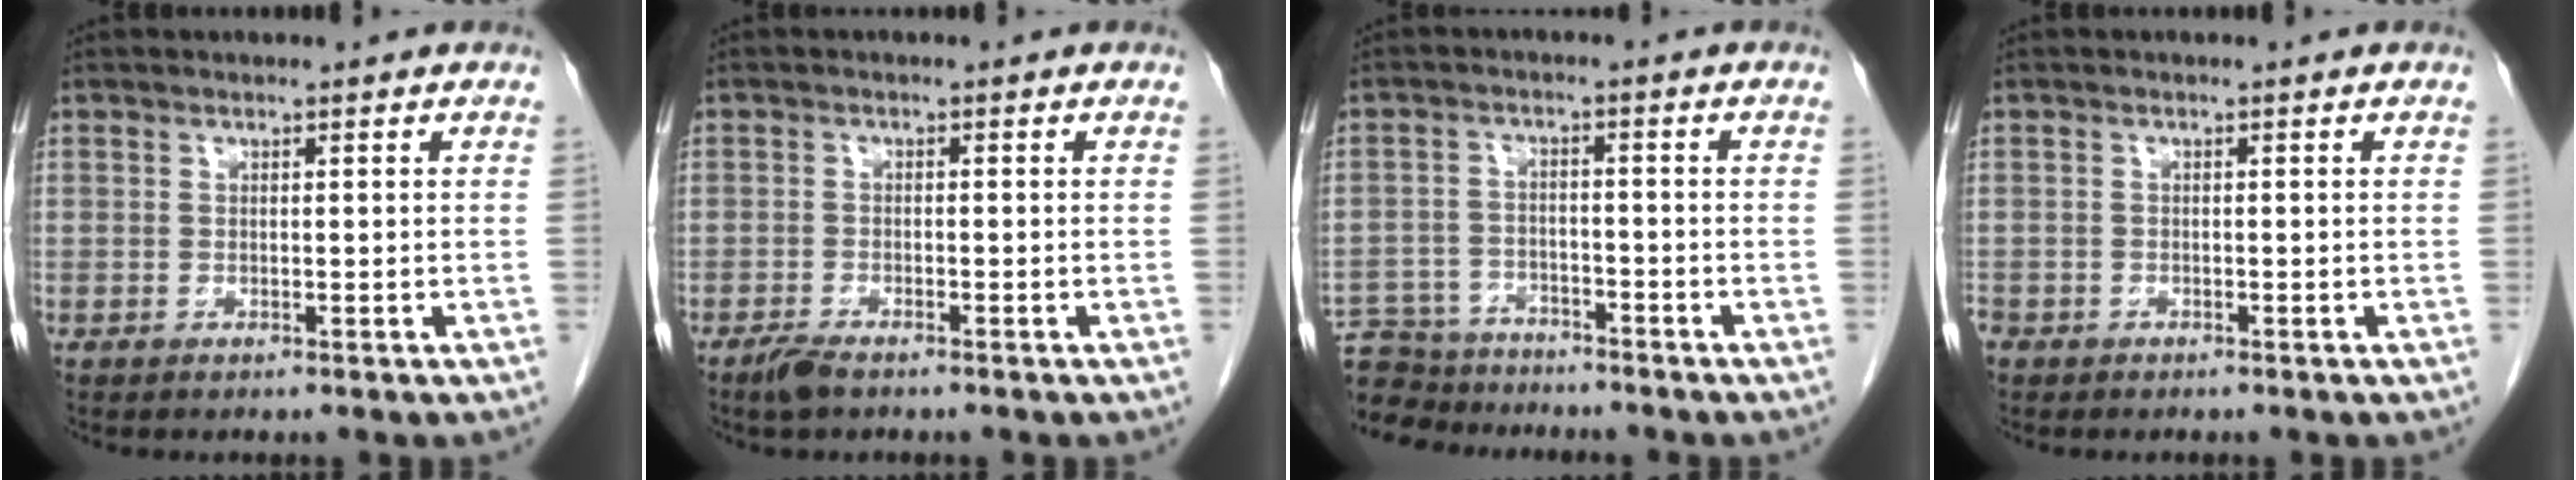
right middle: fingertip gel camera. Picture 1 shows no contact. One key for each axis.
{"total": 2.6, "fx": -2.0, "fy": 0.6, "fz": 1.5, "tx": -0.036, "ty": -0.005, "tz": -0.037}
{"total": 10.7, "fx": -9.9, "fy": 3.7, "fz": 1.8, "tx": -0.042, "ty": 0.007, "tz": -0.157}
{"total": 2.0, "fx": -1.4, "fy": 1.4, "fz": 0.5, "tx": -0.020, "ty": -0.002, "tz": -0.027}